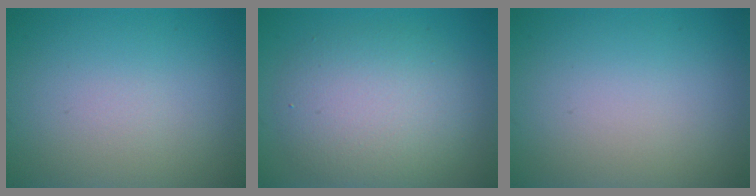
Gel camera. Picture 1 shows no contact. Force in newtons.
{"total": 5.7, "press": 5.7, "slide": 0.3}
{"total": 0.0}